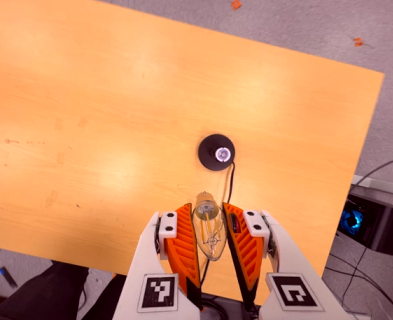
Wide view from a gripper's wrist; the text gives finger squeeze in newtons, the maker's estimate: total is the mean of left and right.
{"total": 11.8, "left": 11.5, "right": 12.1}